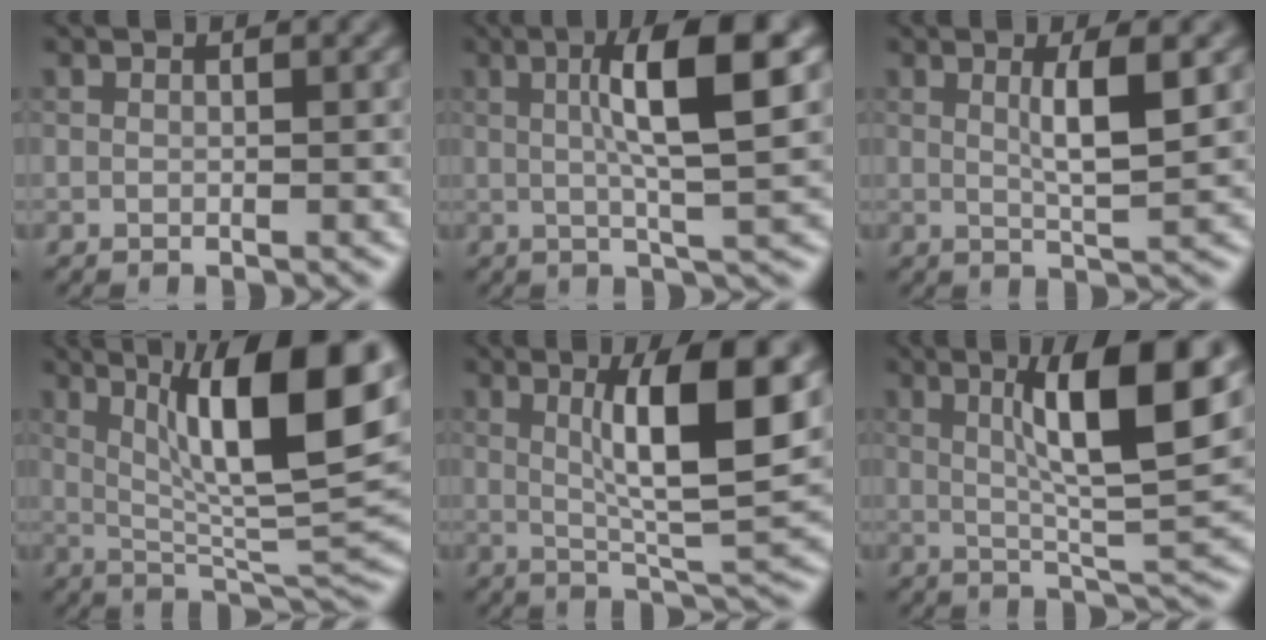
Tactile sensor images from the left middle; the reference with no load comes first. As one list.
[{"total": 7.4, "force": [1.7, 1.3, 7.1], "torque": [-0.104, 0.012, 0.023]}, {"total": 3.6, "force": [0.9, 0.6, 3.5], "torque": [-0.058, -0.003, 0.016]}, {"total": 13.1, "force": [4.6, 3.0, 11.9], "torque": [-0.177, 0.008, 0.078]}, {"total": 8.7, "force": [2.3, 1.8, 8.3], "torque": [-0.118, -0.004, 0.042]}, {"total": 9.7, "force": [2.9, 1.9, 9.1], "torque": [-0.131, 0.002, 0.049]}]